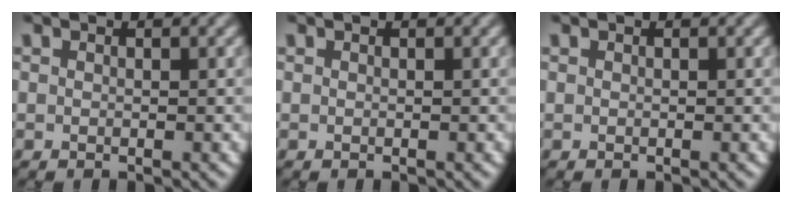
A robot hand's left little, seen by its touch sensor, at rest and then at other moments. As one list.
[{"total": 0.0}, {"total": 0.0}]